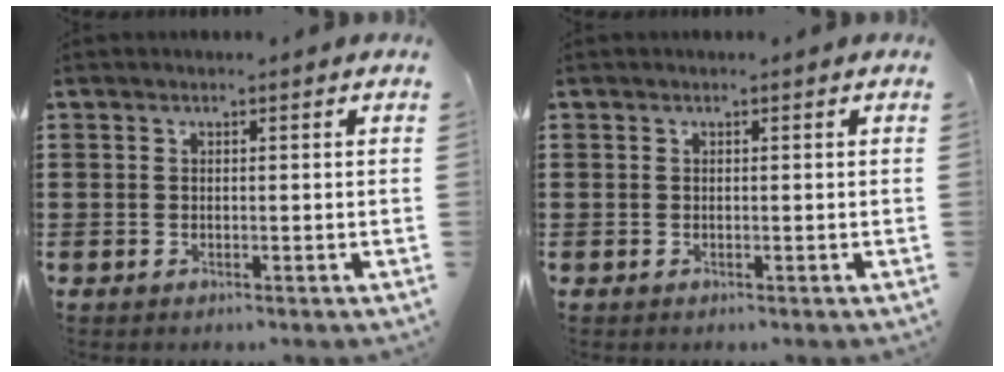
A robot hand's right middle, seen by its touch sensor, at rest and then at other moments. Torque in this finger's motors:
{"motor_torque": [1.03, -1.11, 0.00, 0.02]}